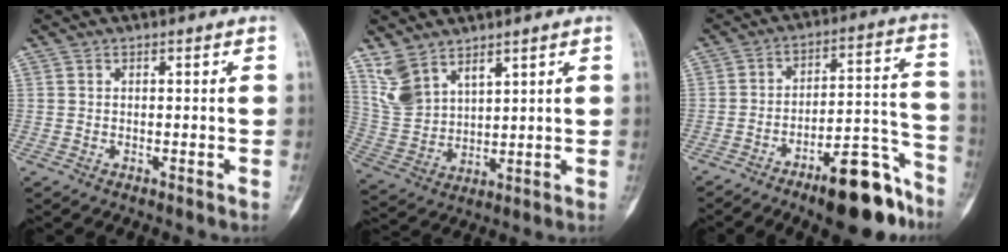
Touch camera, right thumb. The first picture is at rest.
{"total": 8.4, "force": [6.0, 4.2, 4.1], "torque": [-0.078, -0.024, 0.140]}
{"total": 16.1, "force": [-10.9, 4.9, 10.8], "torque": [-0.122, 0.098, -0.167]}